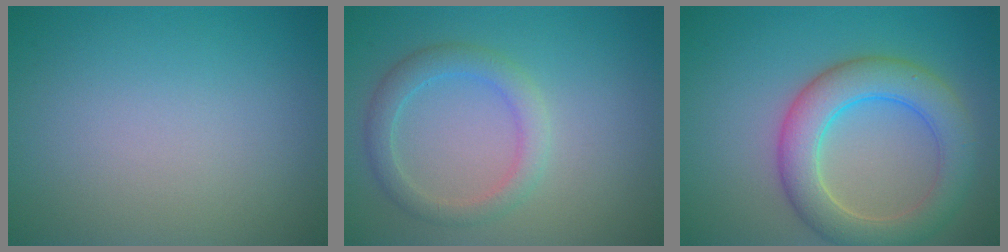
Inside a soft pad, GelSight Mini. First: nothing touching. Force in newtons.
{"total": 2.8, "press": 2.8, "slide": 0.1}
{"total": 6.1, "press": 6.1, "slide": 0.5}